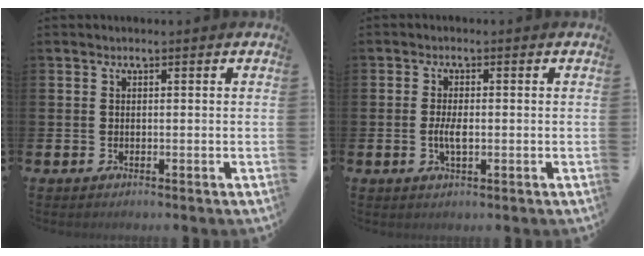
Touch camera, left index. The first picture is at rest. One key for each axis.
{"total": 2.8, "fx": -0.4, "fy": 1.2, "fz": 2.6, "tx": -0.046, "ty": 0.000, "tz": -0.008}